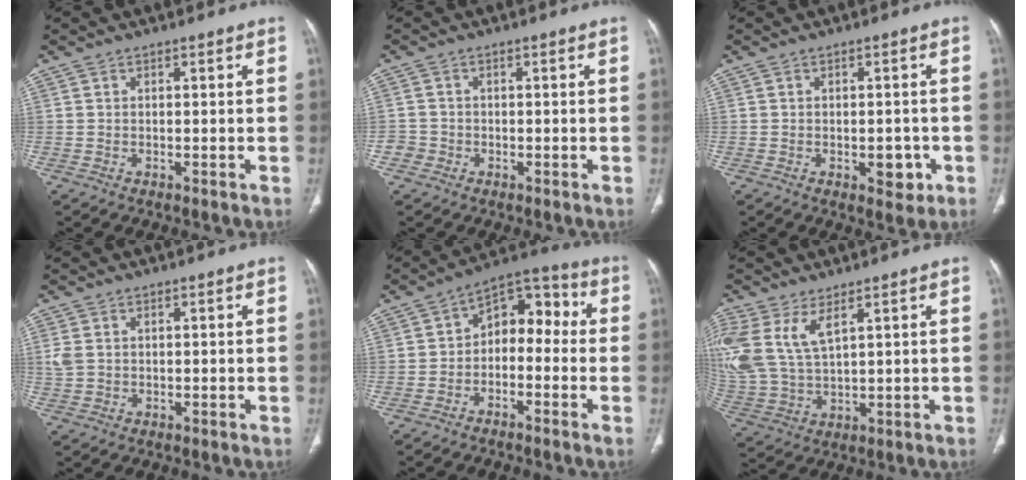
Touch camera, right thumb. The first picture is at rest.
{"total": 2.2, "force": [-0.9, 1.9, 0.1], "torque": [0.004, 0.012, -0.023]}
{"total": 4.1, "force": [-1.3, 2.4, 3.1], "torque": [-0.021, 0.003, -0.009]}
{"total": 2.7, "force": [0.5, 1.9, 1.8], "torque": [-0.057, 0.007, 0.016]}
{"total": 9.8, "force": [-1.3, 6.6, 7.1], "torque": [-0.065, 0.053, -0.038]}
{"total": 13.5, "force": [6.0, 6.7, 10.0], "torque": [-0.241, -0.013, 0.134]}